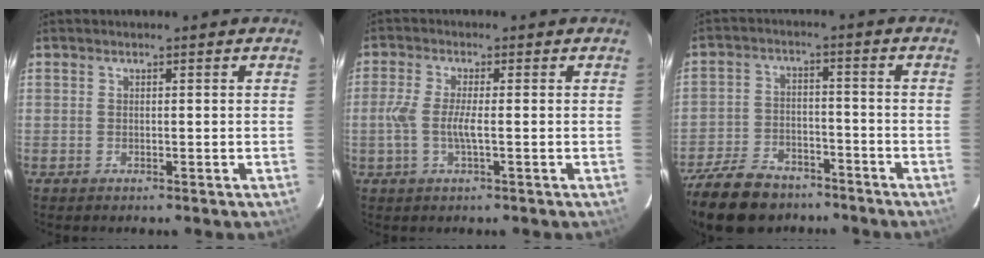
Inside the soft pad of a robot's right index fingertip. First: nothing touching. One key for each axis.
{"total": 4.9, "fx": -0.9, "fy": 0.7, "fz": 4.8, "tx": -0.103, "ty": -0.002, "tz": -0.020}
{"total": 16.9, "fx": -13.0, "fy": 8.2, "fz": 7.0, "tx": -0.181, "ty": -0.005, "tz": -0.209}